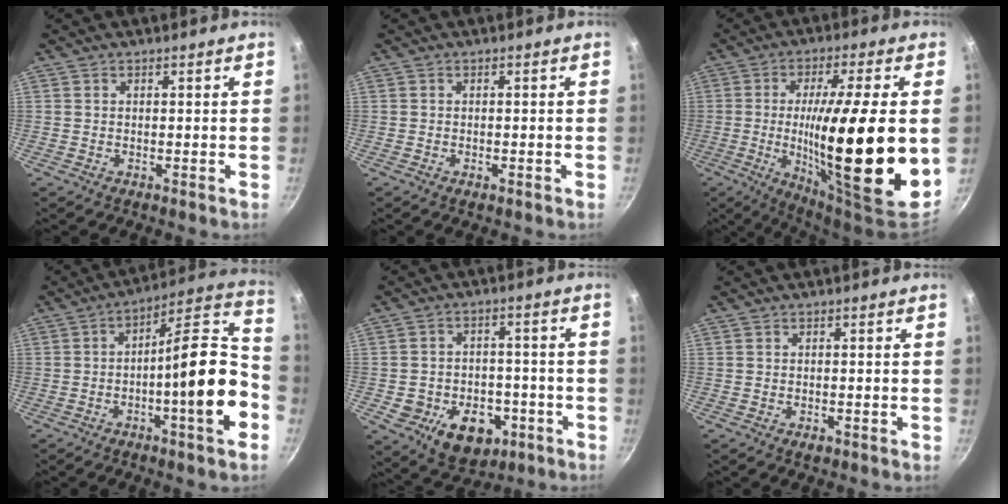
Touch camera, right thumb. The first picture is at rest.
{"total": 1.0, "force": [-0.5, 0.5, 0.8], "torque": [-0.012, 0.002, -0.008]}
{"total": 23.9, "force": [-1.2, 4.0, 23.6], "torque": [-0.381, -0.010, -0.011]}
{"total": 19.2, "force": [-5.1, 5.0, 17.8], "torque": [-0.233, 0.054, -0.092]}
{"total": 12.7, "force": [-4.7, 9.1, 7.6], "torque": [-0.083, 0.024, -0.056]}
{"total": 1.3, "force": [-0.7, 0.7, 0.9], "torque": [-0.019, 0.002, -0.009]}